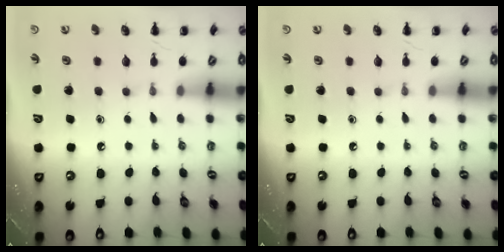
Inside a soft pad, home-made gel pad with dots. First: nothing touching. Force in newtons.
{"total": 0.0}